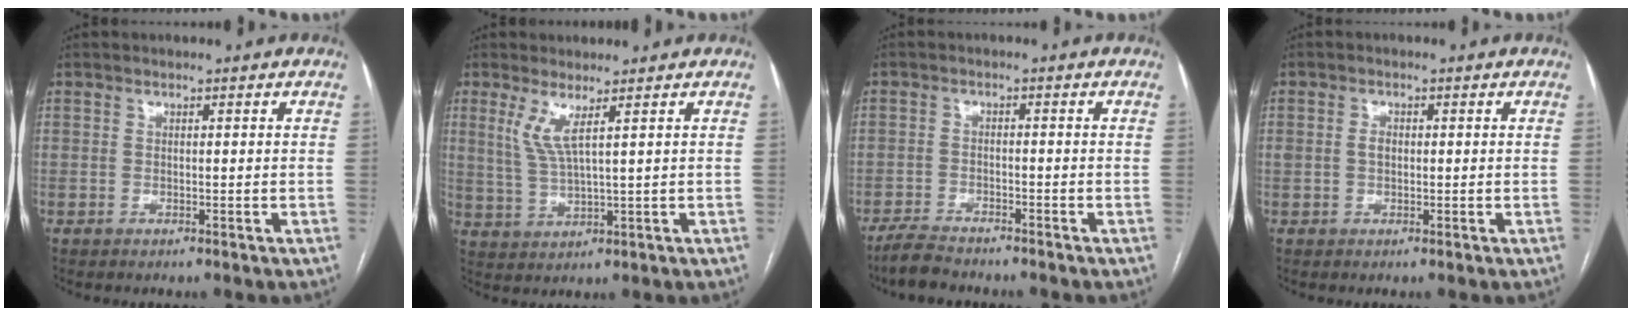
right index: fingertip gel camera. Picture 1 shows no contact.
{"total": 4.5, "force": [2.2, -0.1, 3.9], "torque": [-0.088, -0.007, 0.051]}
{"total": 4.8, "force": [-4.4, 0.9, 1.8], "torque": [-0.037, -0.013, -0.079]}
{"total": 1.9, "force": [0.1, 1.3, 1.4], "torque": [-0.029, 0.011, 0.004]}